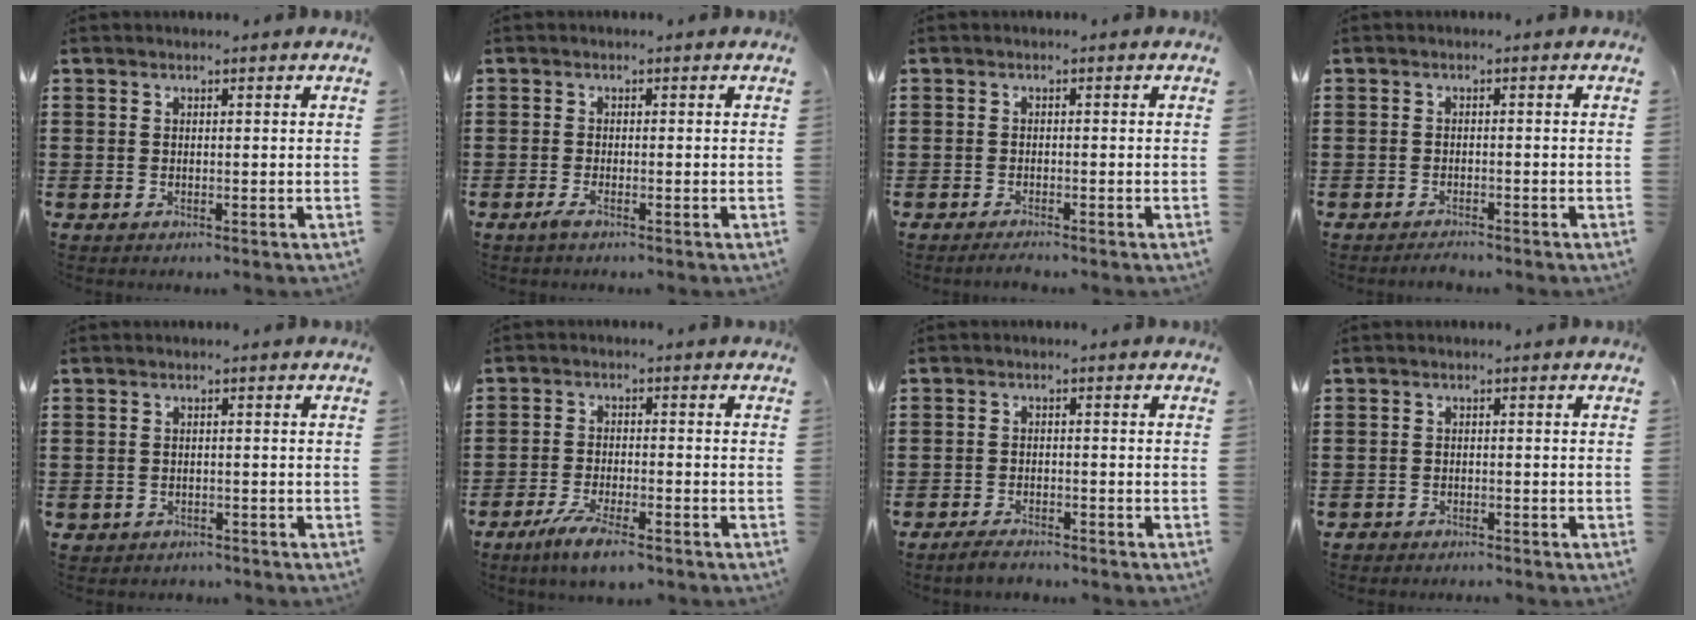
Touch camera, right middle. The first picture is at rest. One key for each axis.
{"total": 1.3, "fx": -0.7, "fy": 0.1, "fz": 1.1, "tx": -0.030, "ty": -0.007, "tz": -0.015}
{"total": 1.0, "fx": -1.0, "fy": 0.0, "fz": 0.4, "tx": -0.009, "ty": -0.003, "tz": -0.018}
{"total": 1.4, "fx": -1.4, "fy": 0.0, "fz": 0.2, "tx": -0.007, "ty": 0.000, "tz": -0.027}
{"total": 1.1, "fx": -0.9, "fy": 0.5, "fz": -0.1, "tx": -0.002, "ty": 0.001, "tz": -0.022}
{"total": 4.9, "fx": -3.8, "fy": 0.5, "fz": 3.1, "tx": -0.068, "ty": -0.010, "tz": -0.073}
{"total": 2.3, "fx": -2.1, "fy": 0.4, "fz": 0.6, "tx": -0.012, "ty": 0.003, "tz": -0.043}
{"total": 1.4, "fx": -1.3, "fy": 0.2, "fz": -0.3, "tx": 0.002, "ty": 0.002, "tz": -0.032}